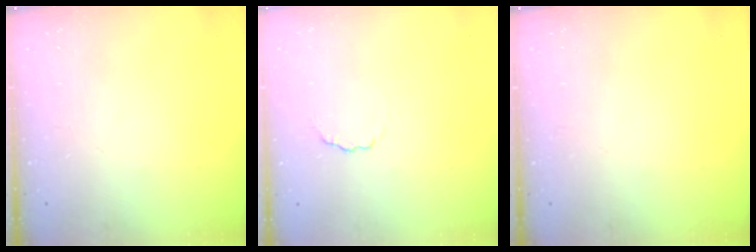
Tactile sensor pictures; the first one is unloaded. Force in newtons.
{"total": 2.6, "press": 2.5, "slide": 0.8}
{"total": 0.0}